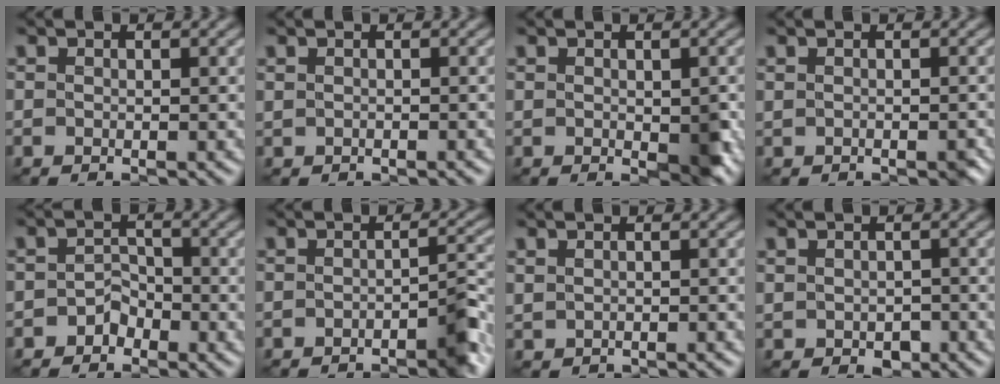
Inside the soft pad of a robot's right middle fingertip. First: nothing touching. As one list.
[{"total": 0.5, "force": [0.0, 0.4, 0.3], "torque": [-0.007, -0.001, 0.002]}, {"total": 3.0, "force": [-0.3, 1.6, 2.6], "torque": [-0.046, -0.007, -0.002]}, {"total": 1.4, "force": [-0.2, 1.0, 1.0], "torque": [-0.019, -0.007, 0.001]}, {"total": 2.2, "force": [-1.7, 1.3, 0.6], "torque": [-0.002, 0.004, -0.035]}, {"total": 3.5, "force": [-2.1, 1.1, 2.6], "torque": [-0.032, 0.001, -0.036]}, {"total": 0.8, "force": [0.2, 0.6, 0.4], "torque": [-0.011, -0.003, 0.007]}, {"total": 2.2, "force": [-0.7, 1.5, 1.5], "torque": [-0.027, -0.009, -0.008]}]